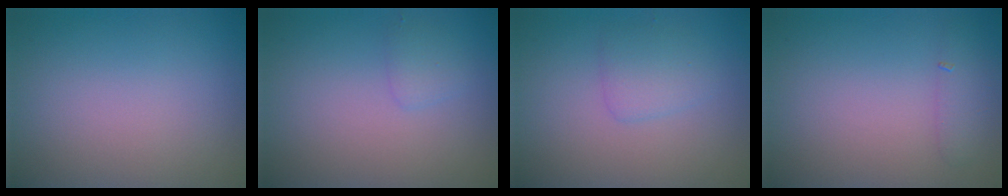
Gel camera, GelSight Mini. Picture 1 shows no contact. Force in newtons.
{"total": 1.1, "press": 1.1, "slide": 0.1}
{"total": 1.9, "press": 1.9, "slide": 0.1}
{"total": 1.4, "press": 1.4, "slide": 0.1}